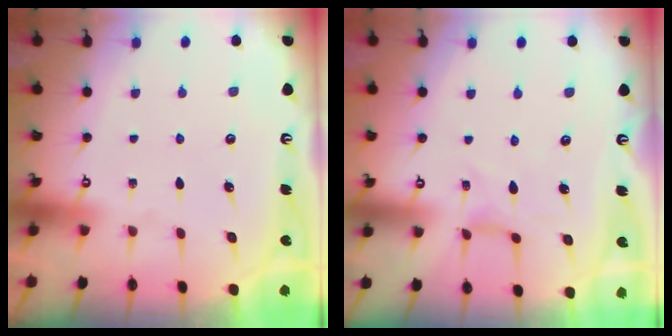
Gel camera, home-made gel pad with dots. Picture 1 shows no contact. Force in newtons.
{"total": 1.3, "press": 1.3, "slide": 0.3}